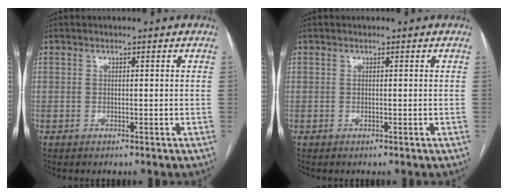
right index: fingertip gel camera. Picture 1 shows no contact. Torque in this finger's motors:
{"motor_torque": [0.00, 0.00, 0.00, 0.00]}